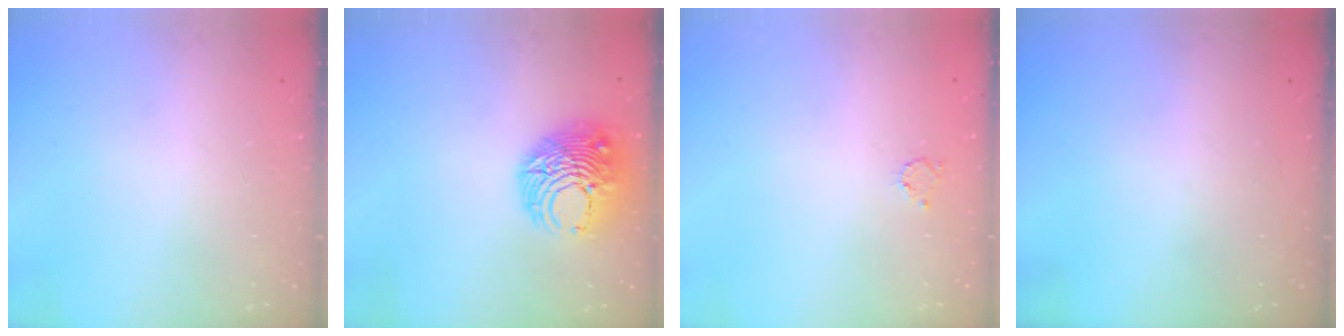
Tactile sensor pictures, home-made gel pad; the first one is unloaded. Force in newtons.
{"total": 10.7, "press": 10.6, "slide": 1.3}
{"total": 2.6, "press": 2.6, "slide": 0.4}
{"total": 0.0}